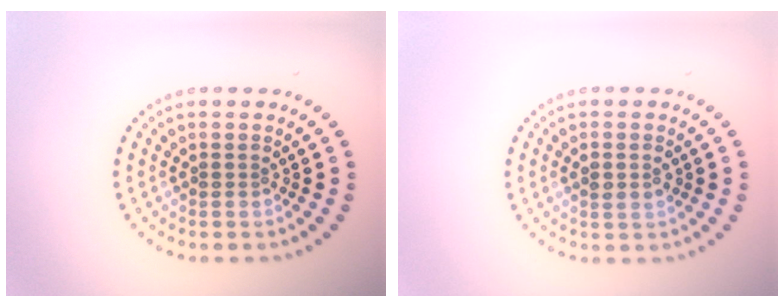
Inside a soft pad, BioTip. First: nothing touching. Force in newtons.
{"total": 1.6, "press": 1.6, "slide": 0.4}